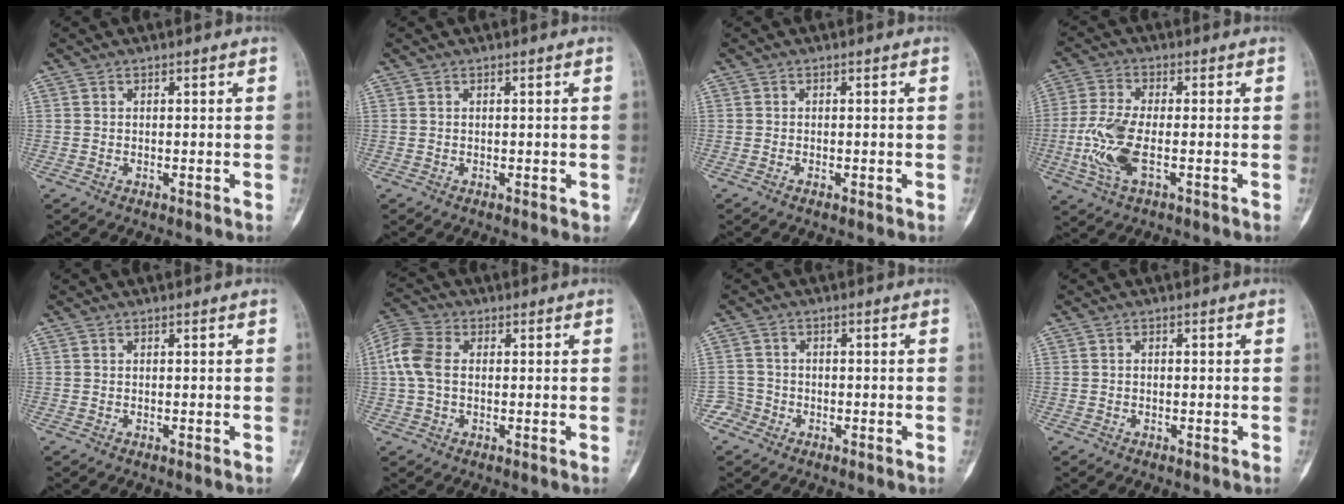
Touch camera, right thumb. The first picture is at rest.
{"total": 0.6, "force": [-0.1, 0.4, 0.4], "torque": [-0.004, 0.000, 0.000]}
{"total": 0.9, "force": [-0.4, 0.4, 0.6], "torque": [-0.014, 0.000, -0.009]}
{"total": 9.7, "force": [-2.4, 3.8, 8.6], "torque": [-0.206, 0.005, -0.047]}
{"total": 0.0}
{"total": 8.0, "force": [0.5, 5.5, 5.8], "torque": [-0.136, 0.022, 0.005]}
{"total": 3.1, "force": [-1.7, 2.6, -0.5], "torque": [0.025, 0.017, -0.038]}
{"total": 0.5, "force": [-0.1, 0.3, 0.4], "torque": [-0.008, 0.001, -0.004]}